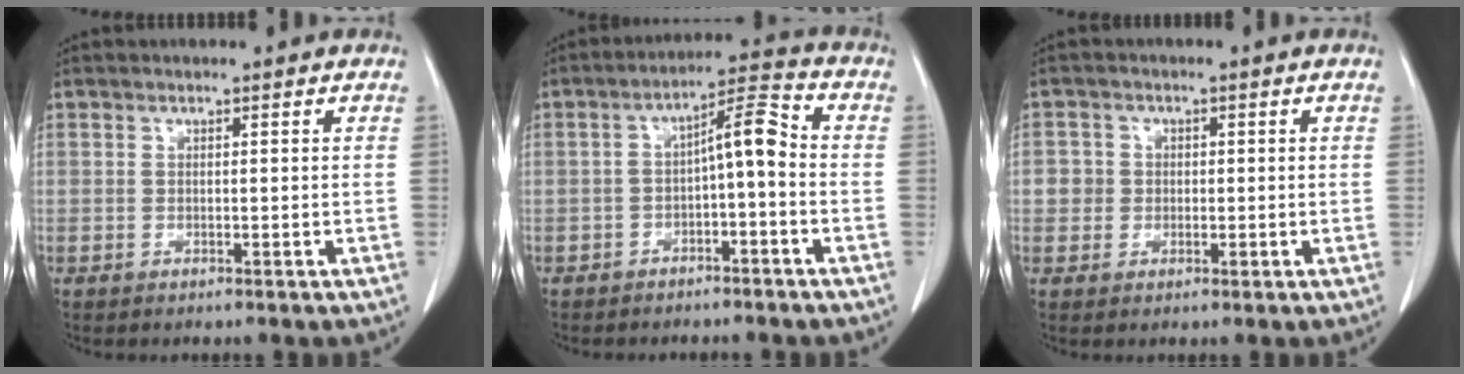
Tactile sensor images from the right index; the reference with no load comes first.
{"total": 6.8, "force": [-1.2, 1.6, 6.5], "torque": [-0.106, 0.031, -0.021]}
{"total": 2.8, "force": [0.1, 2.8, 0.3], "torque": [0.008, 0.006, 0.001]}